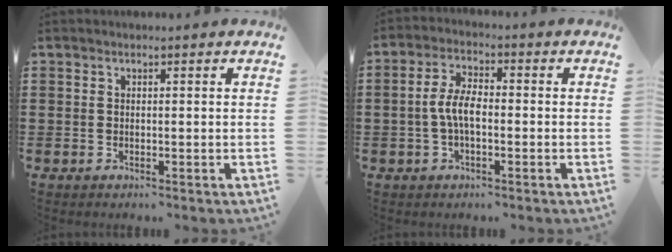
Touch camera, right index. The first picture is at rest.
{"total": 5.4, "force": [-0.8, 2.4, 4.8], "torque": [-0.114, -0.002, -0.023]}